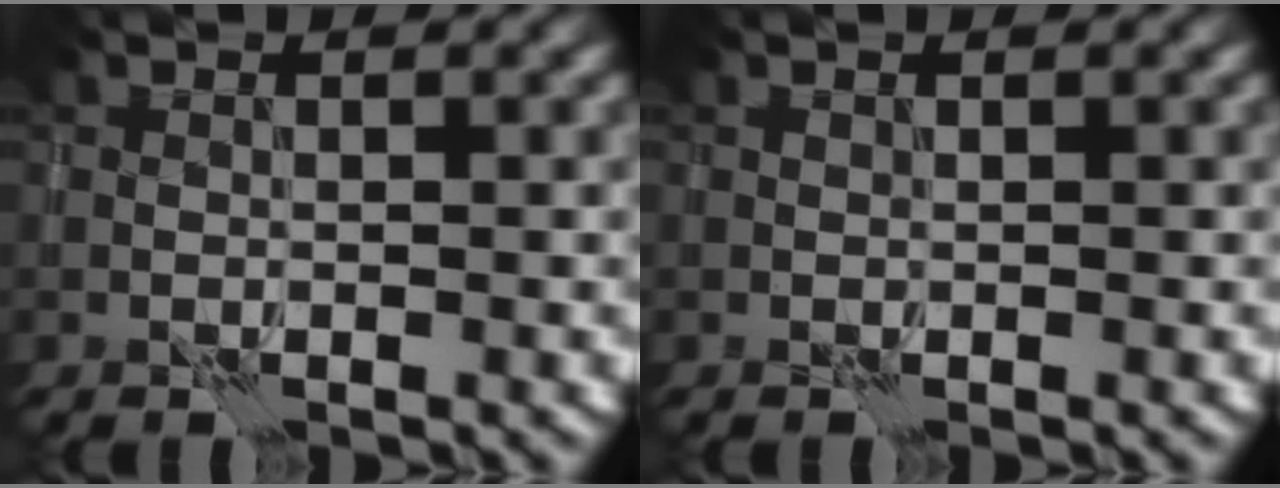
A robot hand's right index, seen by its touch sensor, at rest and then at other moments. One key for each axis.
{"total": 0.0}